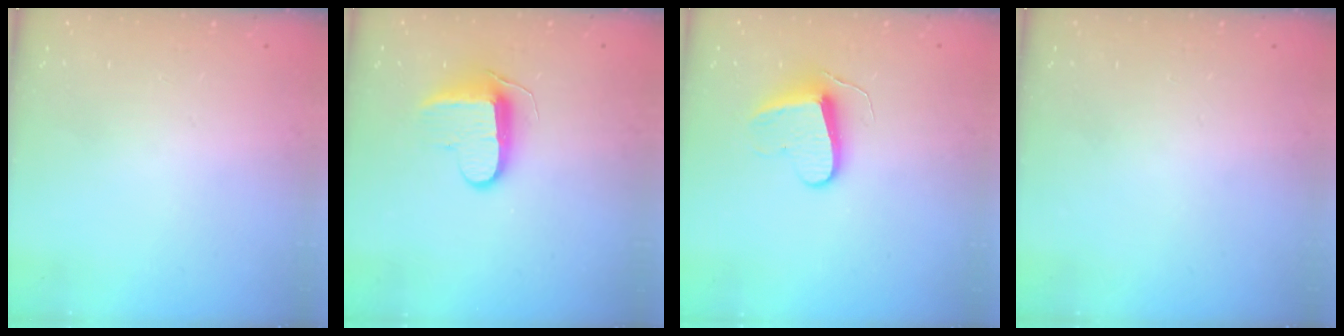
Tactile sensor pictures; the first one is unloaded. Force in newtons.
{"total": 9.8, "press": 9.7, "slide": 0.9}
{"total": 9.4, "press": 9.4, "slide": 0.9}
{"total": 0.0}